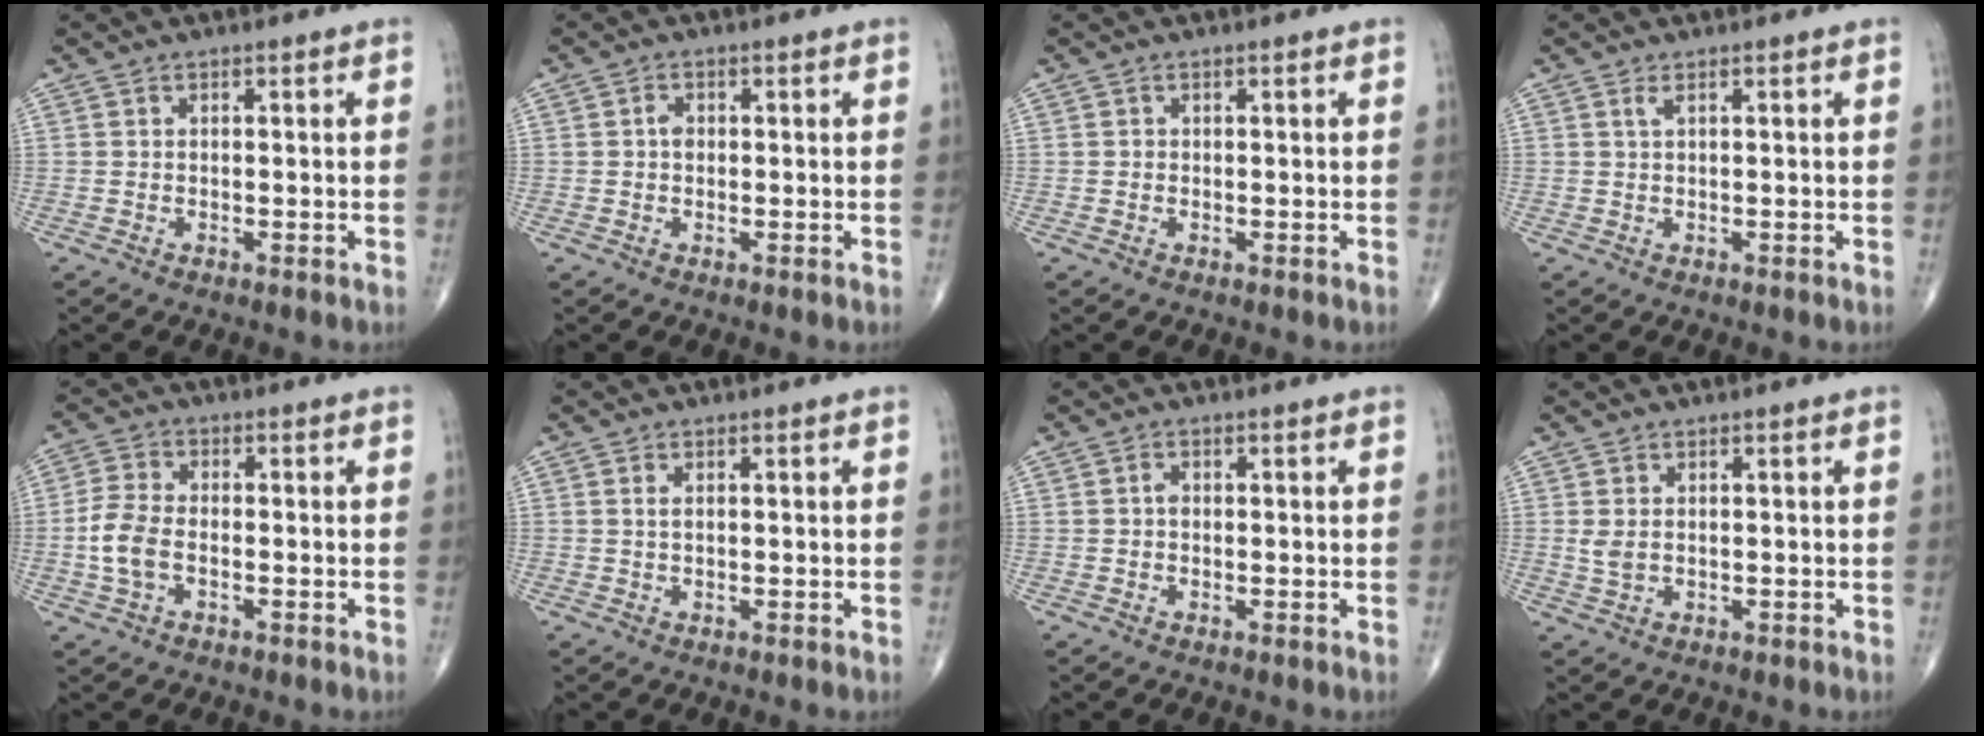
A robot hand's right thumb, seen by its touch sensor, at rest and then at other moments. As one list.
[{"total": 1.5, "force": [0.1, 1.1, 1.0], "torque": [-0.012, 0.004, -0.002]}, {"total": 0.0}, {"total": 0.8, "force": [0.5, 0.1, 0.7], "torque": [-0.020, 0.003, 0.010]}, {"total": 6.2, "force": [-1.4, 3.6, 4.9], "torque": [-0.113, 0.014, -0.031]}, {"total": 0.9, "force": [0.3, 0.3, 0.8], "torque": [-0.018, 0.003, 0.007]}, {"total": 0.7, "force": [0.0, 0.5, 0.5], "torque": [-0.006, 0.002, -0.003]}, {"total": 2.1, "force": [0.4, 1.2, 1.6], "torque": [-0.033, 0.000, 0.013]}]